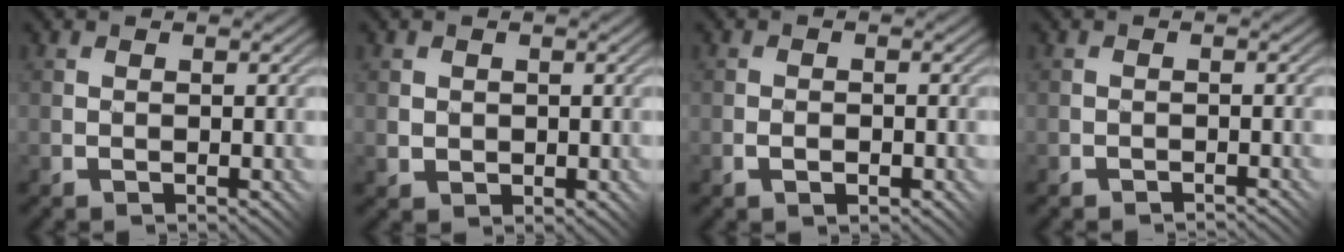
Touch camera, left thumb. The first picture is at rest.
{"total": 1.7, "force": [0.4, 1.6, 0.4], "torque": [-0.012, -0.005, 0.011]}
{"total": 1.5, "force": [-0.7, 0.8, 1.0], "torque": [-0.012, 0.003, -0.013]}
{"total": 1.1, "force": [-0.7, -0.5, -0.7], "torque": [0.014, 0.008, -0.019]}